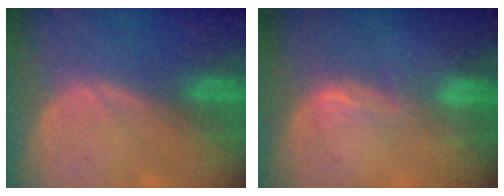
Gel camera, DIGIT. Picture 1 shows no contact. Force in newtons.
{"total": 2.0, "press": 2.0, "slide": 0.3}